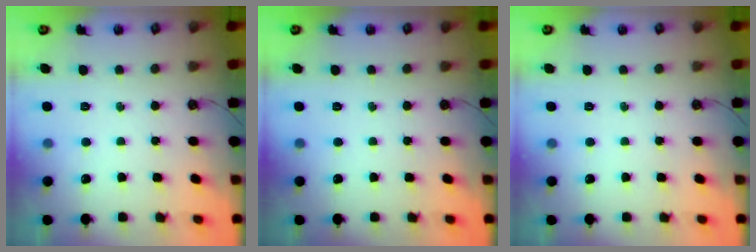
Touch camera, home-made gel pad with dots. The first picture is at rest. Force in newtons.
{"total": 0.0}
{"total": 0.0}